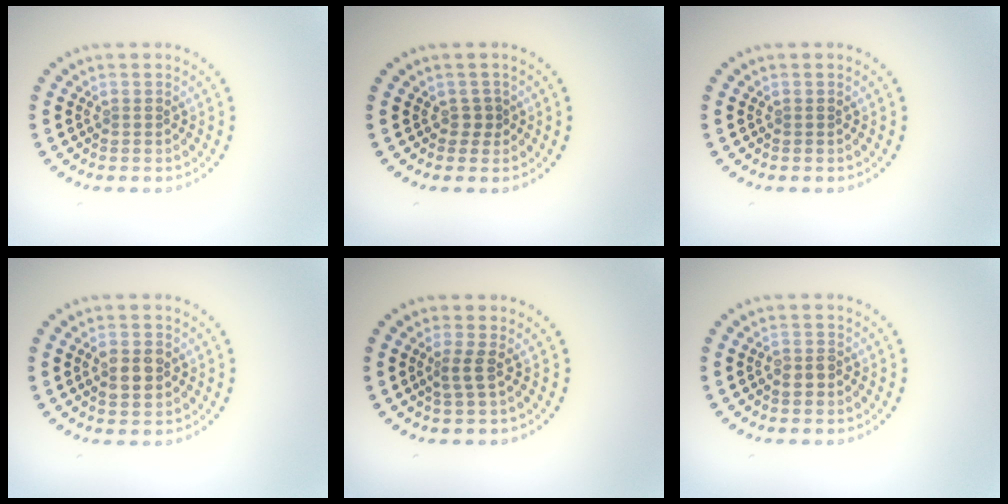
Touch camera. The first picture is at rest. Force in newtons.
{"total": 0.9, "press": 0.8, "slide": 0.5}
{"total": 0.0}
{"total": 2.4, "press": 2.4, "slide": 0.1}
{"total": 1.7, "press": 1.2, "slide": 1.2}
{"total": 1.6, "press": 1.4, "slide": 0.7}